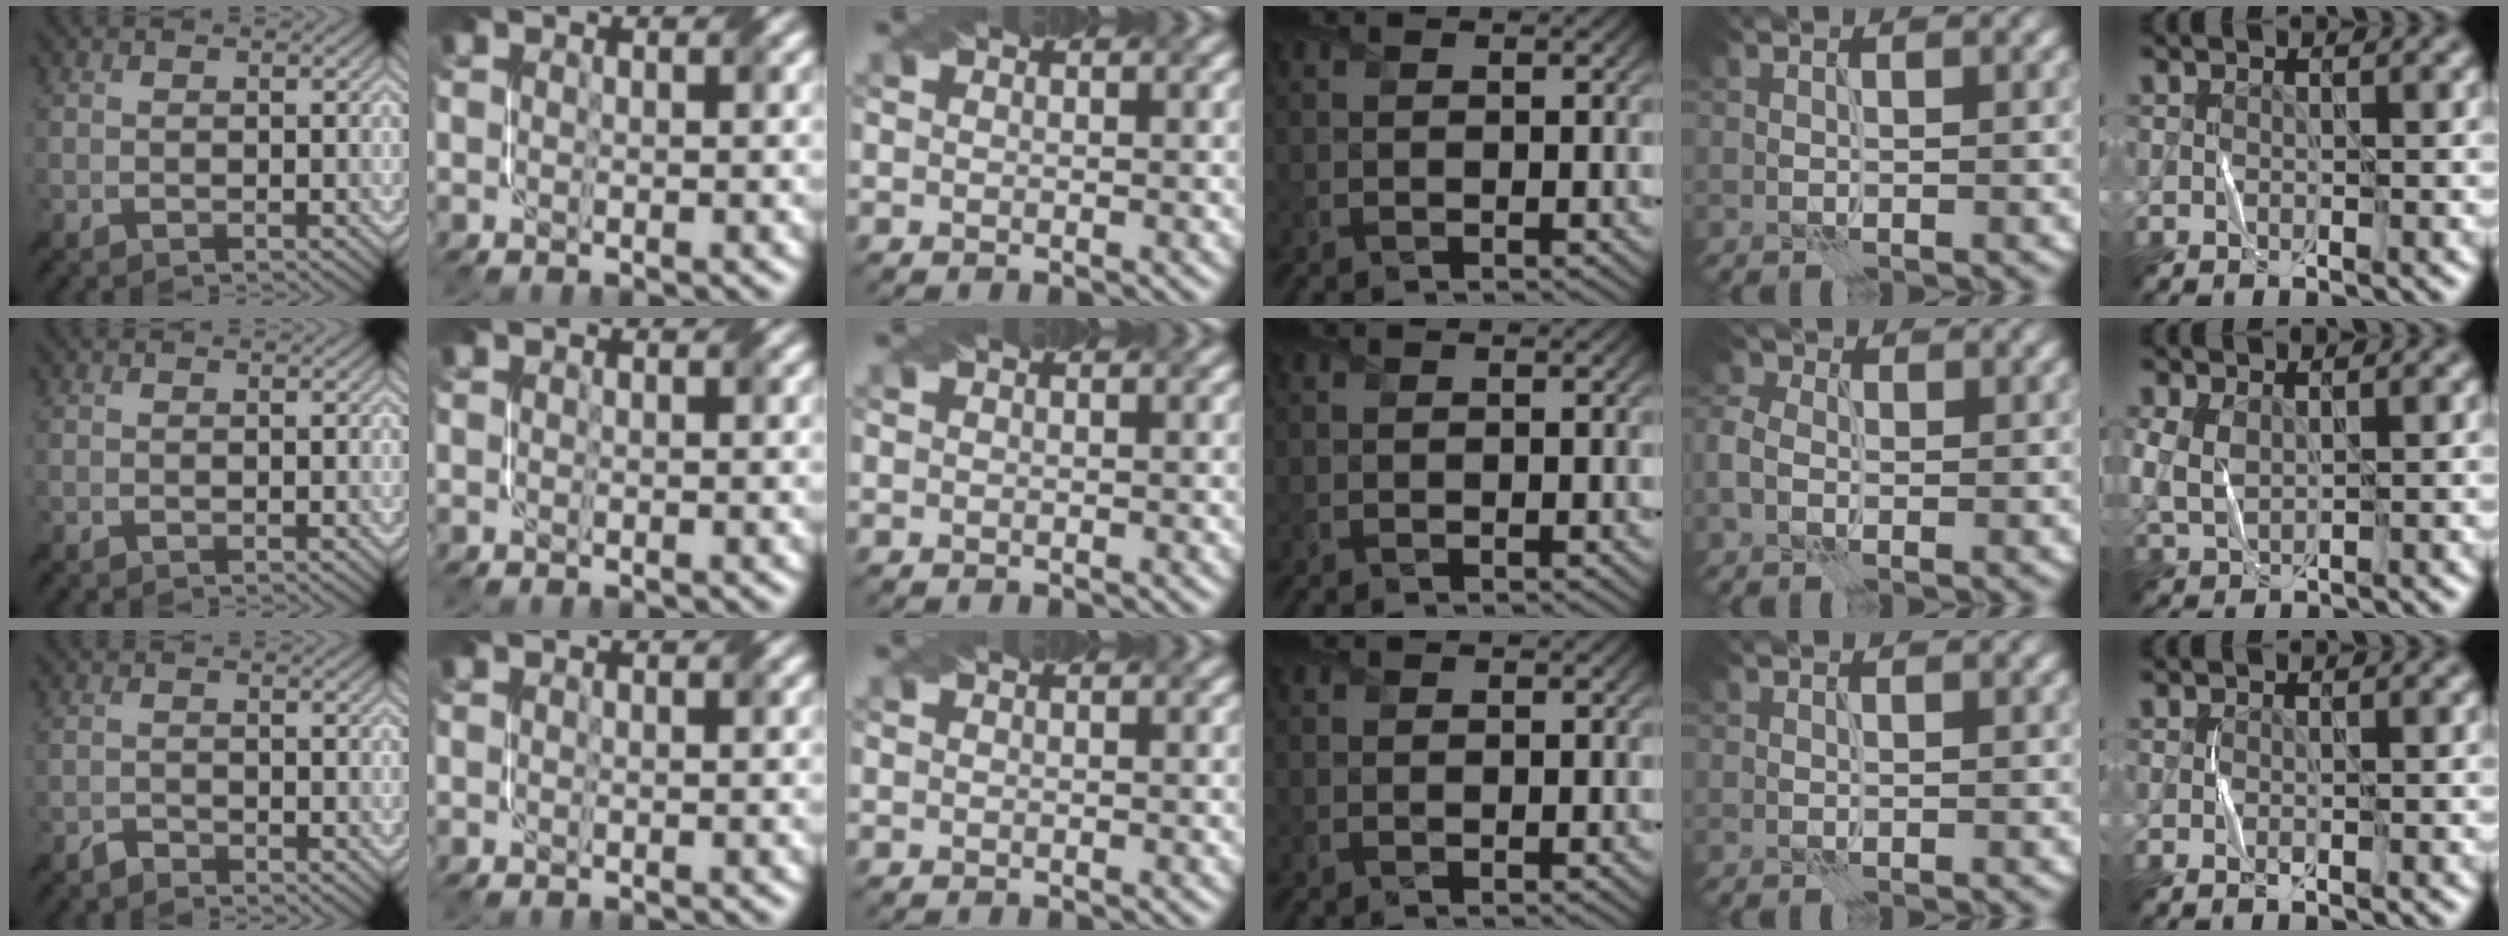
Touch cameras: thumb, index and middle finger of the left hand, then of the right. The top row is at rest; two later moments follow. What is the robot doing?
{"motion": "fold", "object": "bubble wrap"}